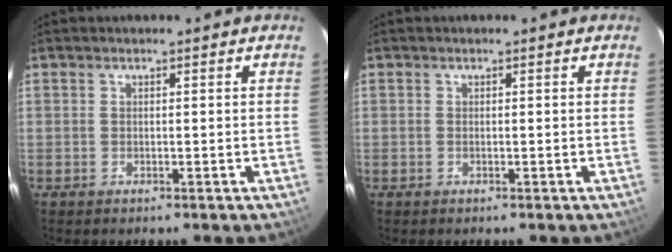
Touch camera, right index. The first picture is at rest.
{"total": 0.0}